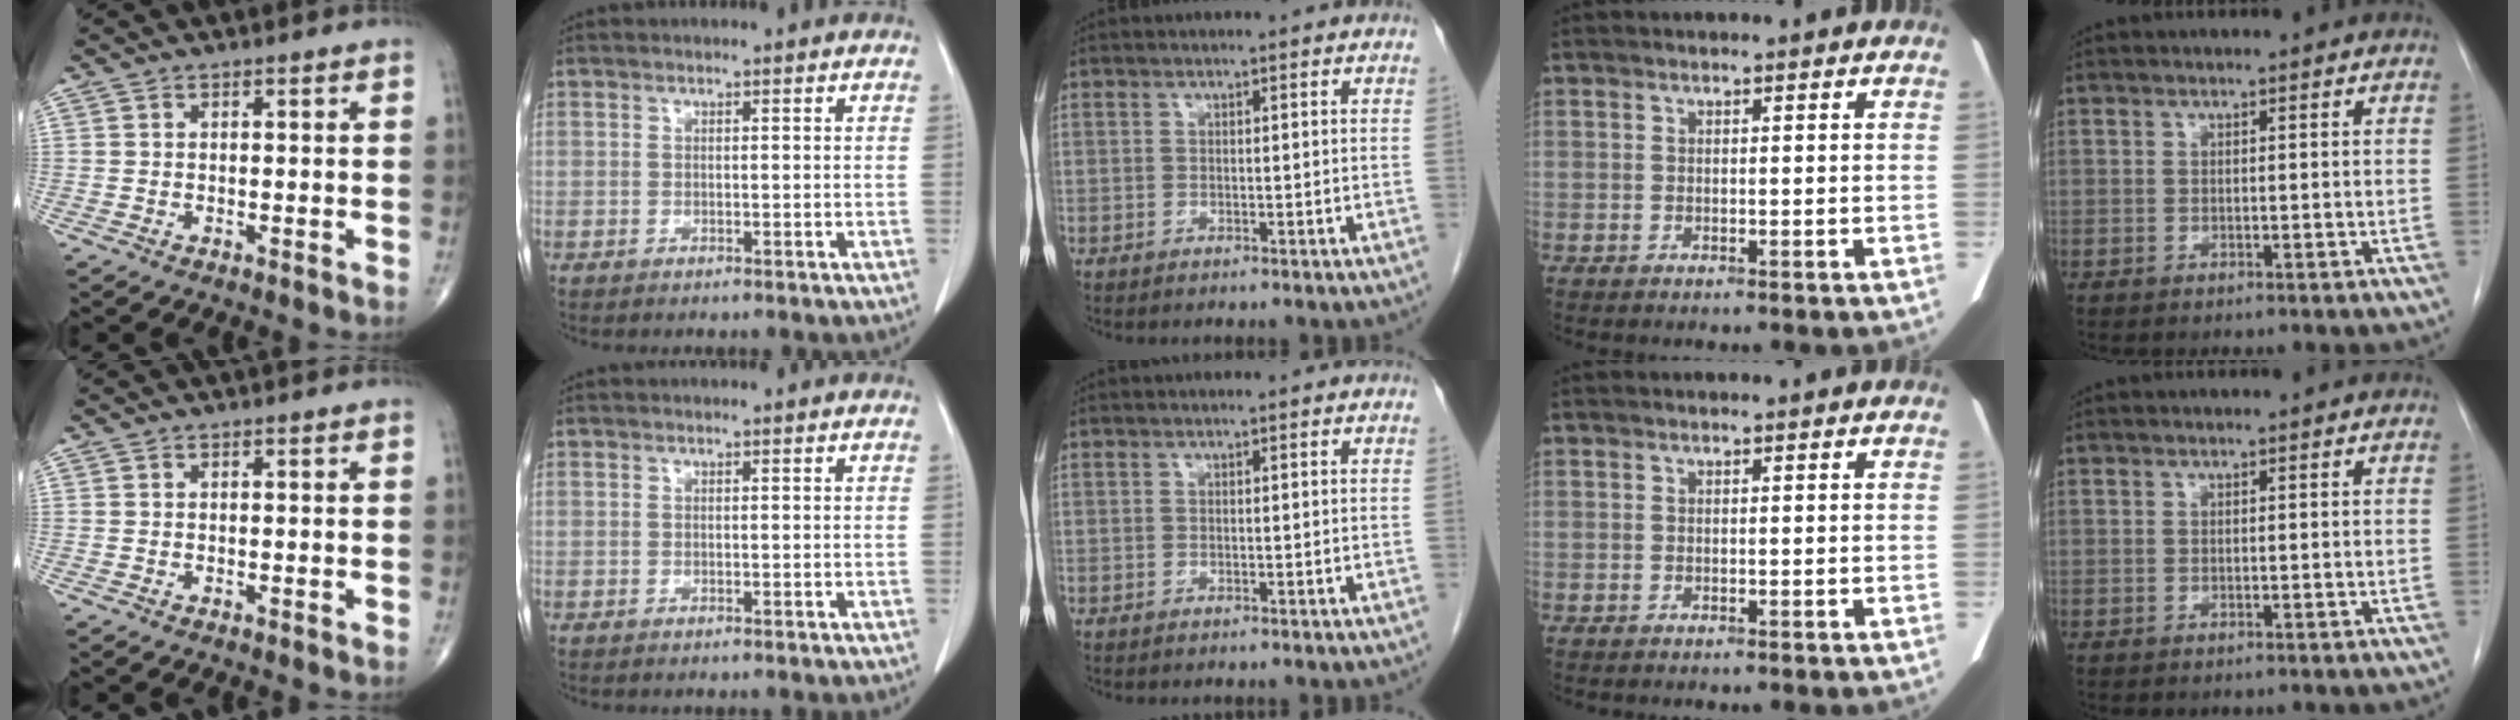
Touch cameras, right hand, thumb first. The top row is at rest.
{}